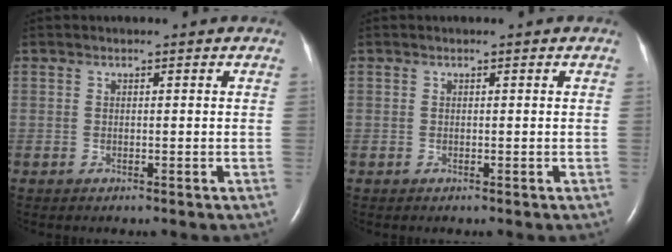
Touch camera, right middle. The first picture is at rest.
{"total": 0.0}